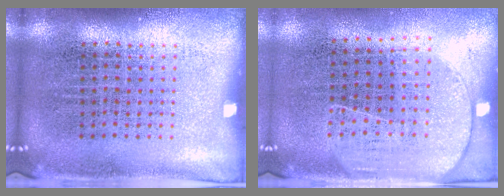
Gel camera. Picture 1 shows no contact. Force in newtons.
{"total": 1.8, "press": 1.5, "slide": 0.9}